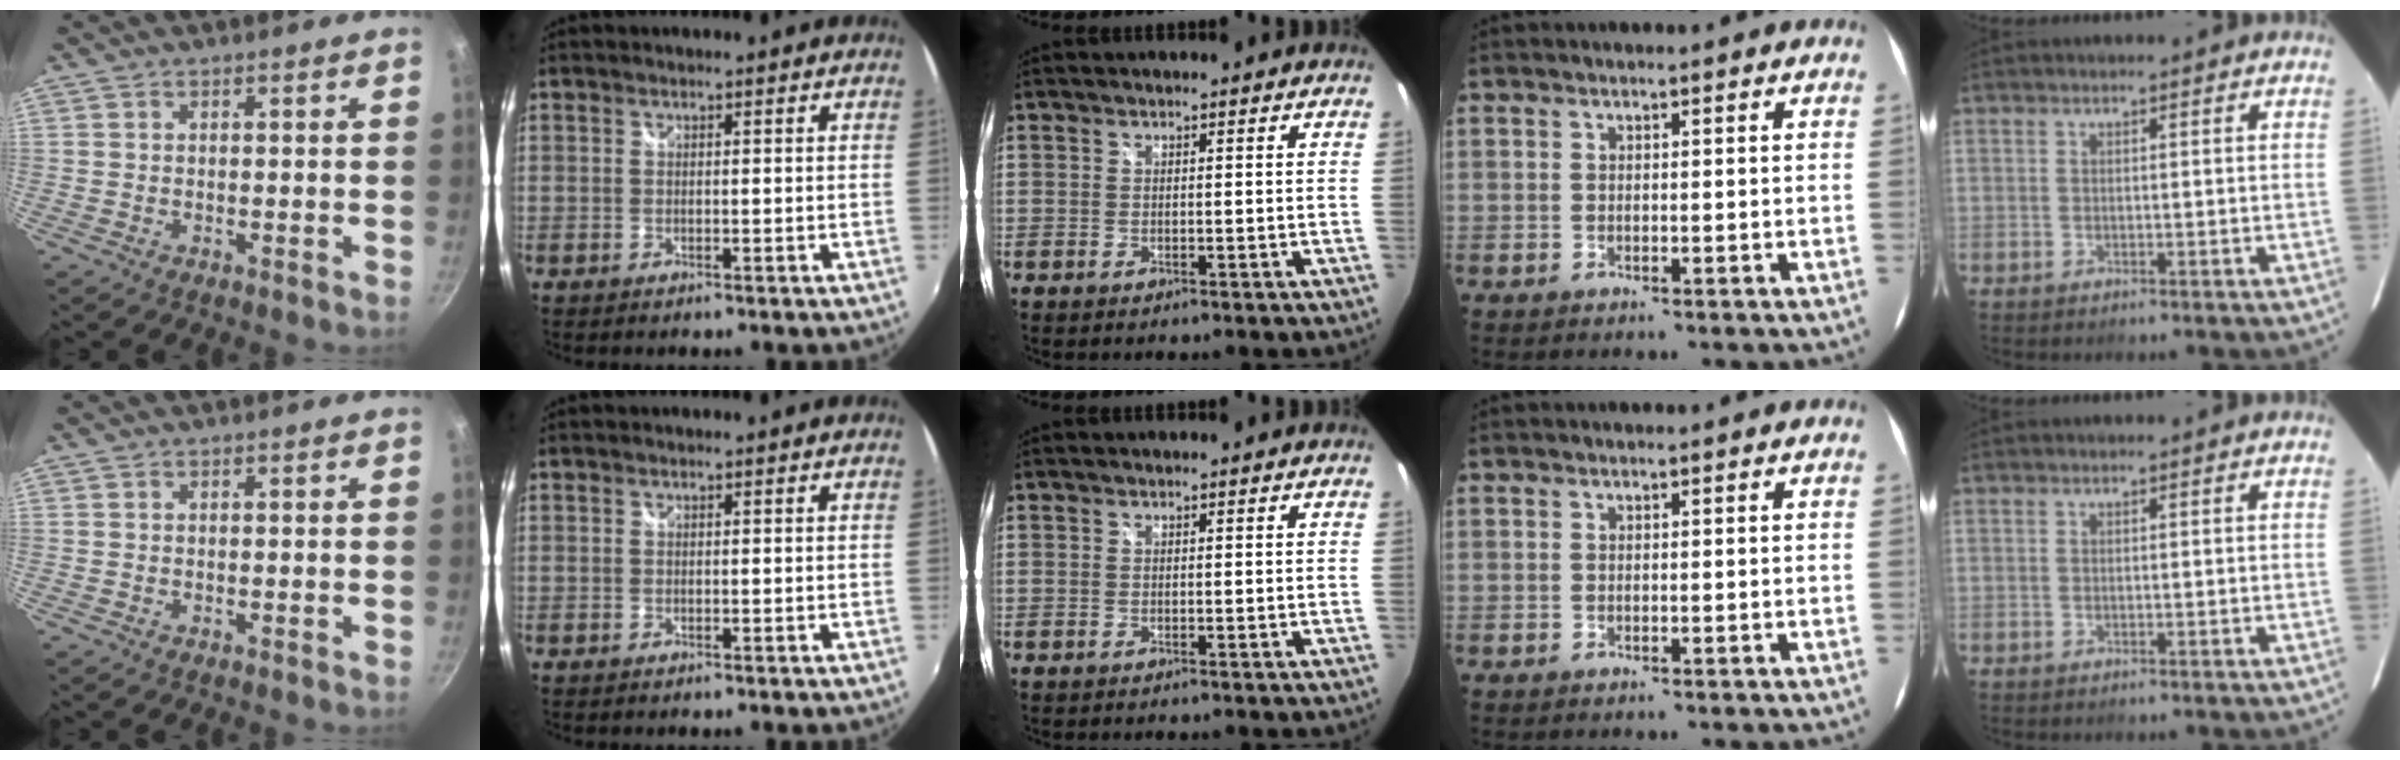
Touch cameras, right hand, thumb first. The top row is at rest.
{}